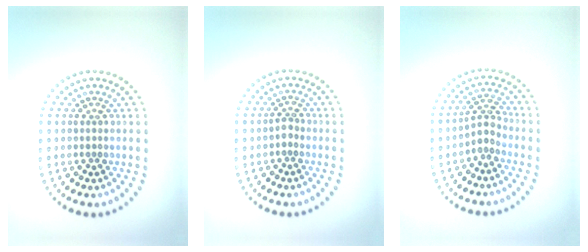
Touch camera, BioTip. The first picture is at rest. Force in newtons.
{"total": 1.0, "press": 0.7, "slide": 0.8}
{"total": 2.1, "press": 1.5, "slide": 1.5}